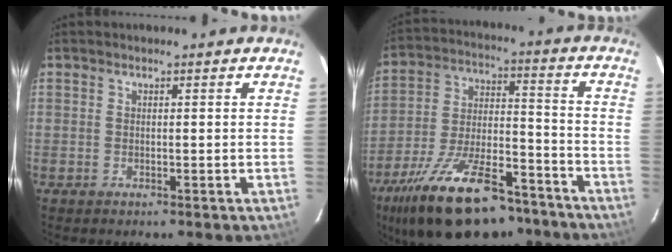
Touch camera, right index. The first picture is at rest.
{"total": 24.7, "force": [-17.6, 9.8, 14.4], "torque": [-0.268, -0.012, -0.271]}